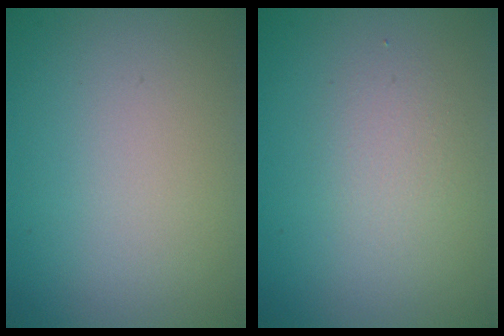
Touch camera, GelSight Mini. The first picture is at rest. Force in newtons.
{"total": 1.6, "press": 1.6, "slide": 0.1}